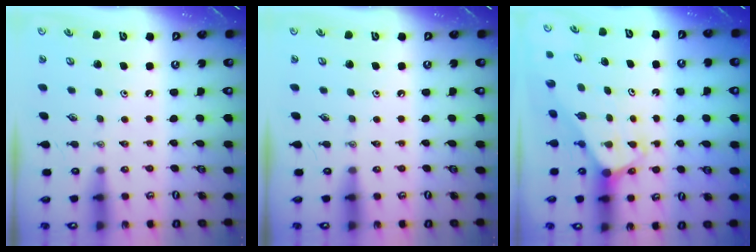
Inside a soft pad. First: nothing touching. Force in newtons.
{"total": 0.0}
{"total": 1.9, "press": 1.9, "slide": 0.1}